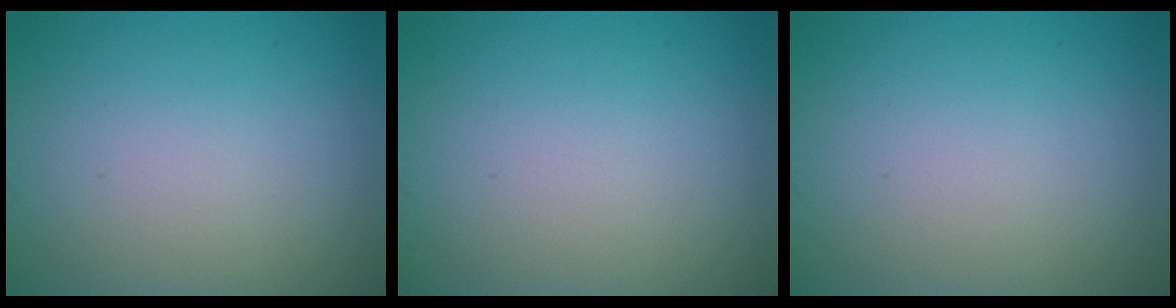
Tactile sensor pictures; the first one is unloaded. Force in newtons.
{"total": 0.0}
{"total": 1.6, "press": 1.6, "slide": 0.0}